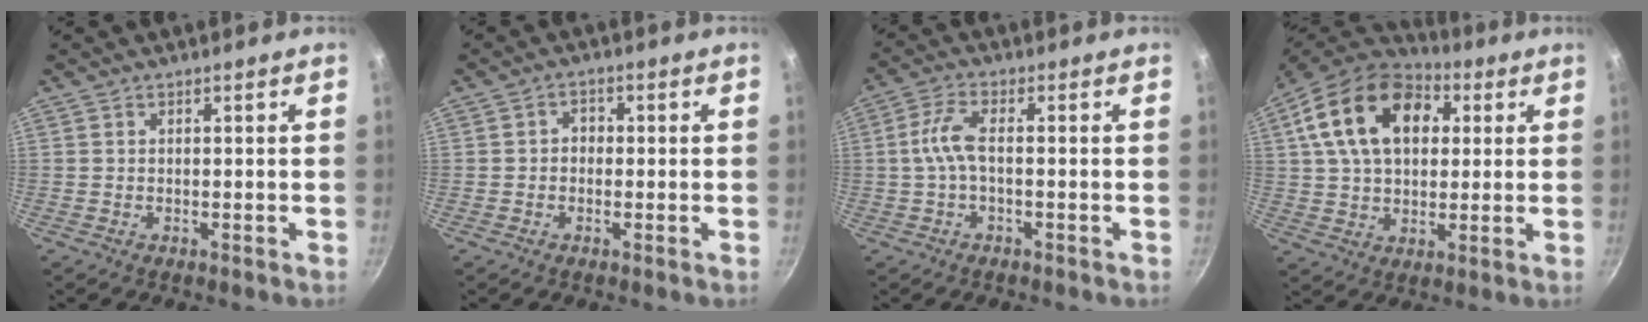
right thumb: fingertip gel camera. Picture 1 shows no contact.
{"total": 2.4, "force": [-0.2, 2.1, 1.3], "torque": [-0.006, 0.009, -0.006]}
{"total": 5.2, "force": [-0.7, 1.9, 4.7], "torque": [-0.114, 0.018, -0.020]}
{"total": 20.7, "force": [6.2, 13.8, 14.2], "torque": [-0.225, 0.012, 0.094]}